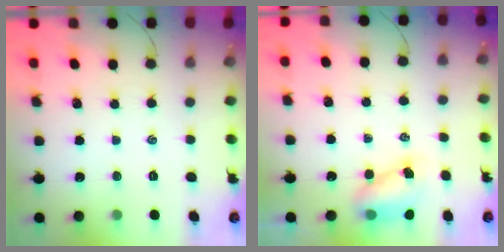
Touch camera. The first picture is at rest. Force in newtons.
{"total": 6.4, "press": 6.3, "slide": 0.8}